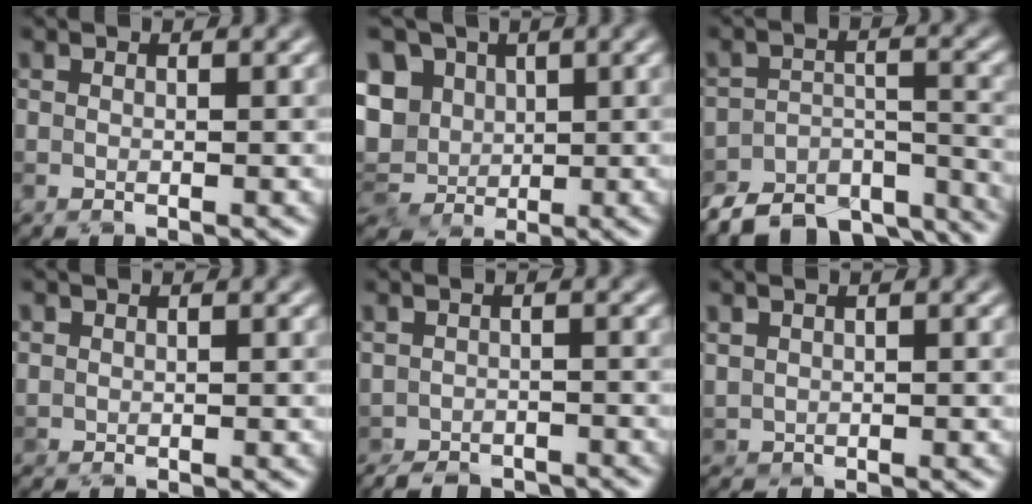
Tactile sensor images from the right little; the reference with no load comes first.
{"total": 9.1, "force": [2.9, 7.5, 4.2], "torque": [-0.076, 0.027, 0.024]}
{"total": 9.0, "force": [-8.0, 3.4, 2.2], "torque": [-0.032, -0.008, -0.105]}
{"total": 0.7, "force": [0.6, 0.3, -0.4], "torque": [0.016, 0.003, 0.012]}
{"total": 2.7, "force": [-2.7, 0.5, 0.3], "torque": [0.005, -0.006, -0.039]}
{"total": 1.1, "force": [0.8, 0.0, -0.7], "torque": [0.017, 0.003, 0.022]}